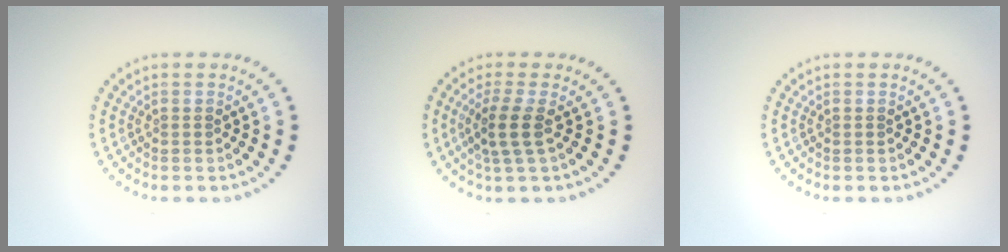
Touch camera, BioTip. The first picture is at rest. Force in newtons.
{"total": 2.6, "press": 2.0, "slide": 1.6}
{"total": 0.0}